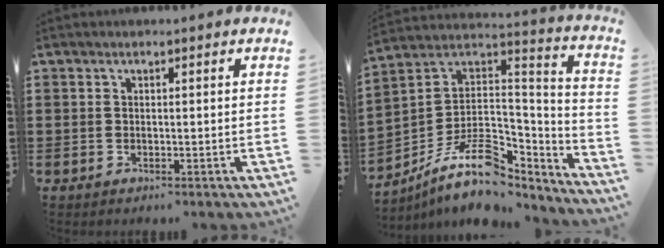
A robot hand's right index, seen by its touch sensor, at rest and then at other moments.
{"total": 12.6, "force": [-6.5, 6.5, 8.5], "torque": [-0.163, 0.008, -0.116]}